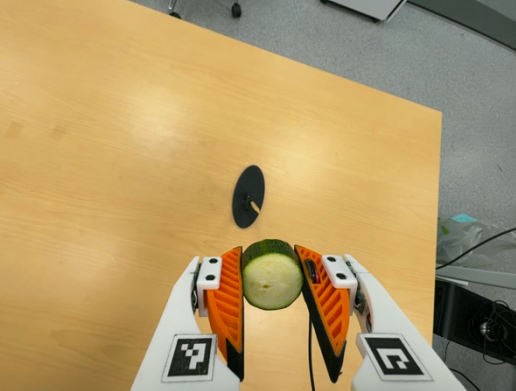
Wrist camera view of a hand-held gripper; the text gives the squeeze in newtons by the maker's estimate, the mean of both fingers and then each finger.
{"total": 9.5, "left": 8.6, "right": 10.5}